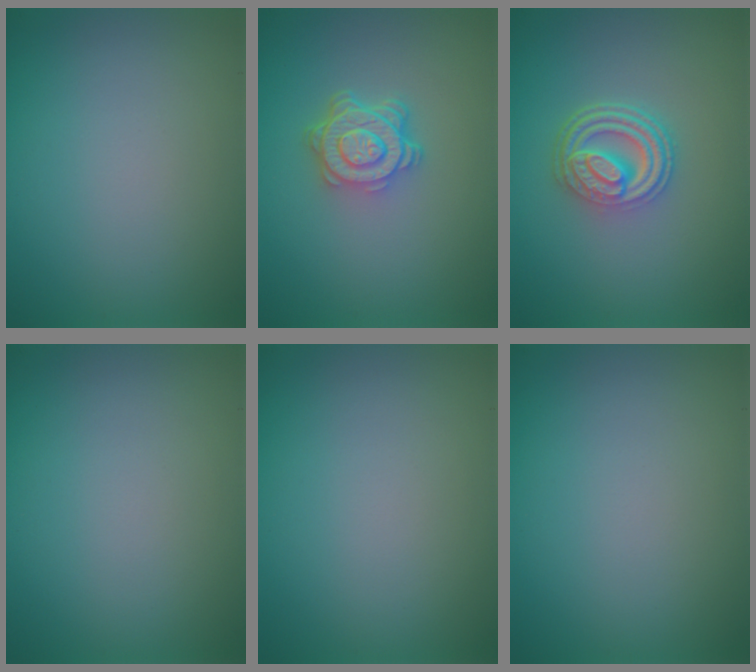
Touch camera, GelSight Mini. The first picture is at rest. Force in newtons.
{"total": 4.8, "press": 3.4, "slide": 3.4}
{"total": 4.8, "press": 3.7, "slide": 3.1}
{"total": 0.0}
{"total": 0.0}
{"total": 0.0}